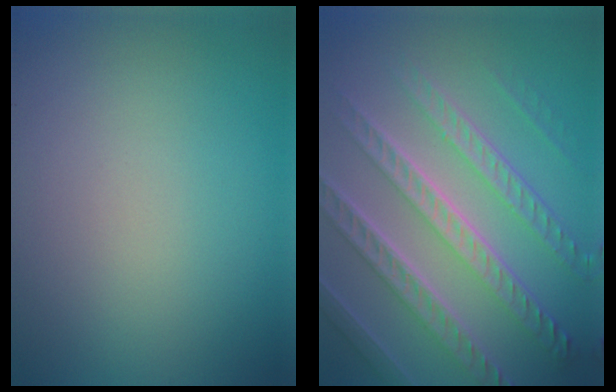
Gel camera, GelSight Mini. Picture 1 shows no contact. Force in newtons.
{"total": 8.4, "press": 6.1, "slide": 5.8}